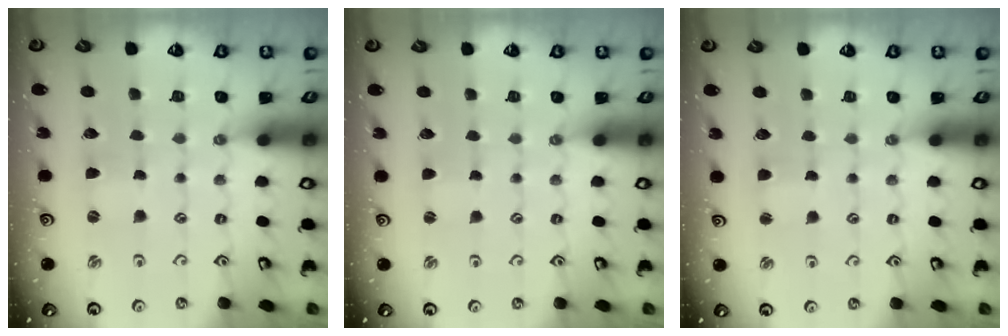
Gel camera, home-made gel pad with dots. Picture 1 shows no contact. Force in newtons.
{"total": 1.0, "press": 0.9, "slide": 0.1}
{"total": 2.1, "press": 2.0, "slide": 0.3}